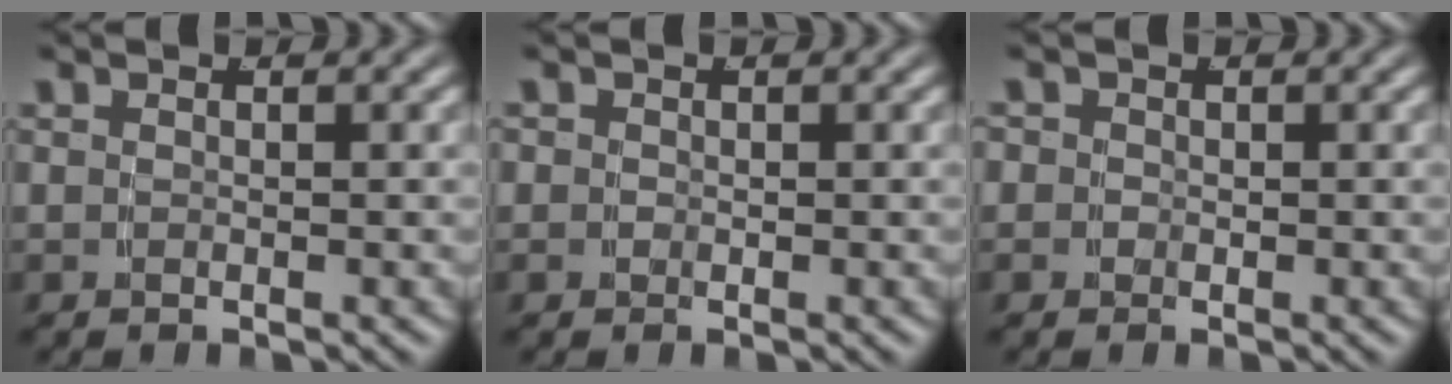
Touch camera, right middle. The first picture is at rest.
{"total": 1.1, "force": [-0.3, 1.1, 0.2], "torque": [-0.011, -0.008, -0.007]}
{"total": 1.7, "force": [-0.4, 1.6, 0.3], "torque": [-0.011, -0.007, -0.011]}